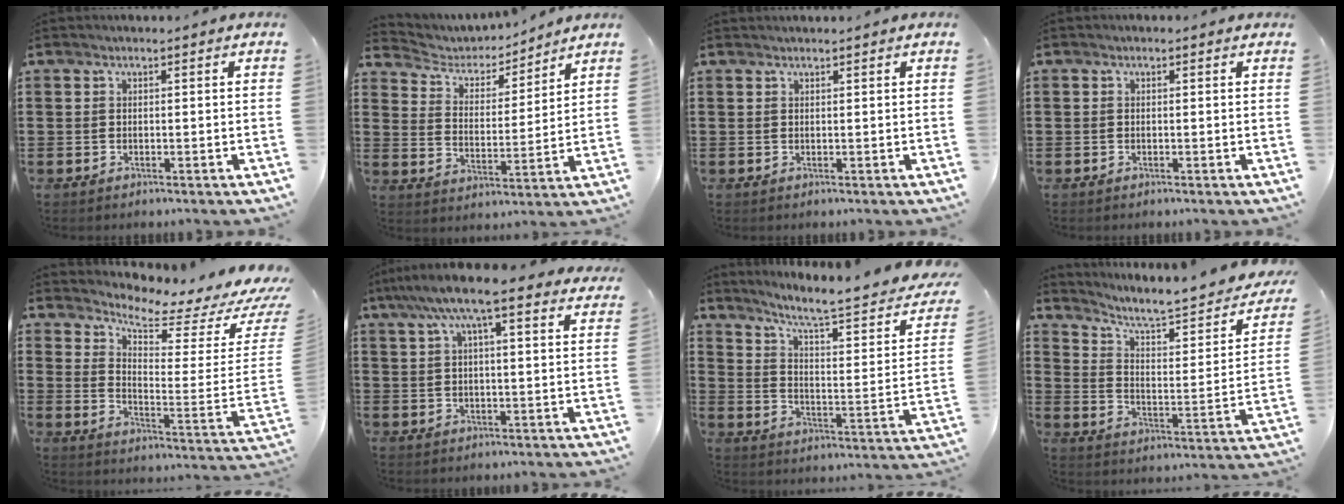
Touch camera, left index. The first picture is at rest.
{"total": 4.0, "force": [3.7, 1.3, 0.7], "torque": [-0.039, -0.026, 0.057]}
{"total": 0.7, "force": [0.6, -0.2, 0.1], "torque": [-0.003, -0.003, 0.014]}
{"total": 0.0}
{"total": 5.4, "force": [4.9, 0.7, 2.3], "torque": [-0.051, -0.061, 0.076]}
{"total": 9.5, "force": [6.9, 2.0, 6.2], "torque": [-0.133, -0.007, 0.120]}
{"total": 6.8, "force": [4.8, 0.3, 4.8], "torque": [-0.105, -0.040, 0.070]}
{"total": 6.0, "force": [5.0, 0.5, 3.2], "torque": [-0.082, -0.048, 0.077]}